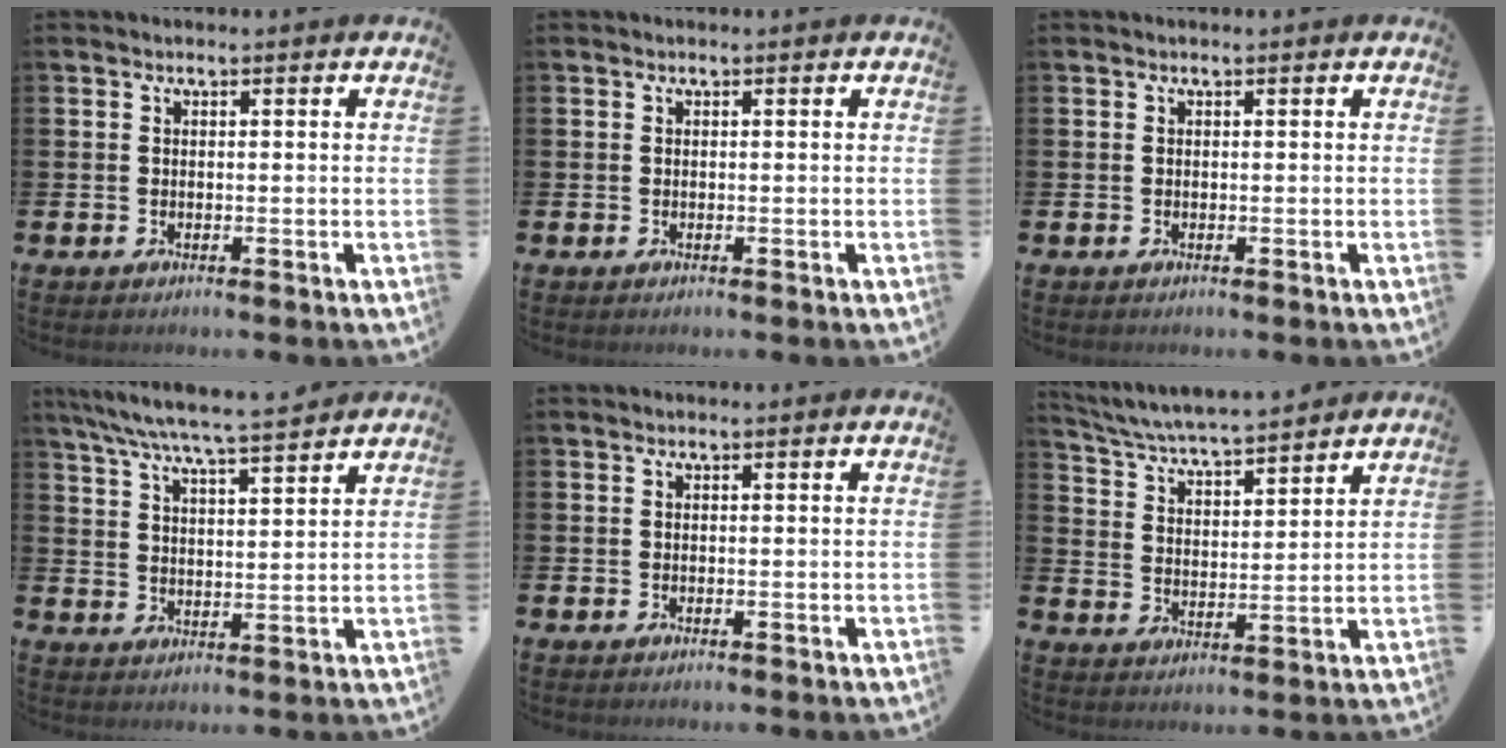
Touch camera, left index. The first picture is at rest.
{"total": 0.0}
{"total": 0.0}
{"total": 7.1, "force": [6.7, 0.2, 2.4], "torque": [-0.073, -0.038, 0.118]}
{"total": 0.0}
{"total": 5.6, "force": [5.5, 0.1, 1.0], "torque": [-0.048, -0.041, 0.094]}